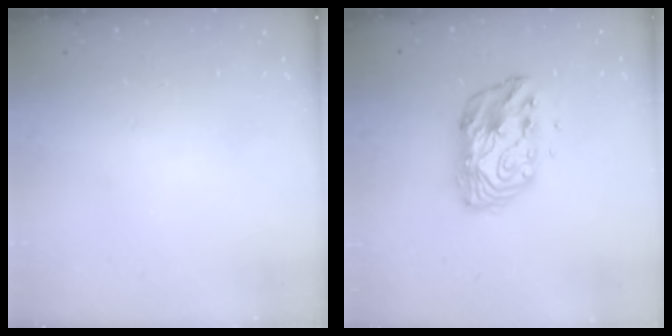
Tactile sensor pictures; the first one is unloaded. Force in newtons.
{"total": 11.2, "press": 11.2, "slide": 0.9}